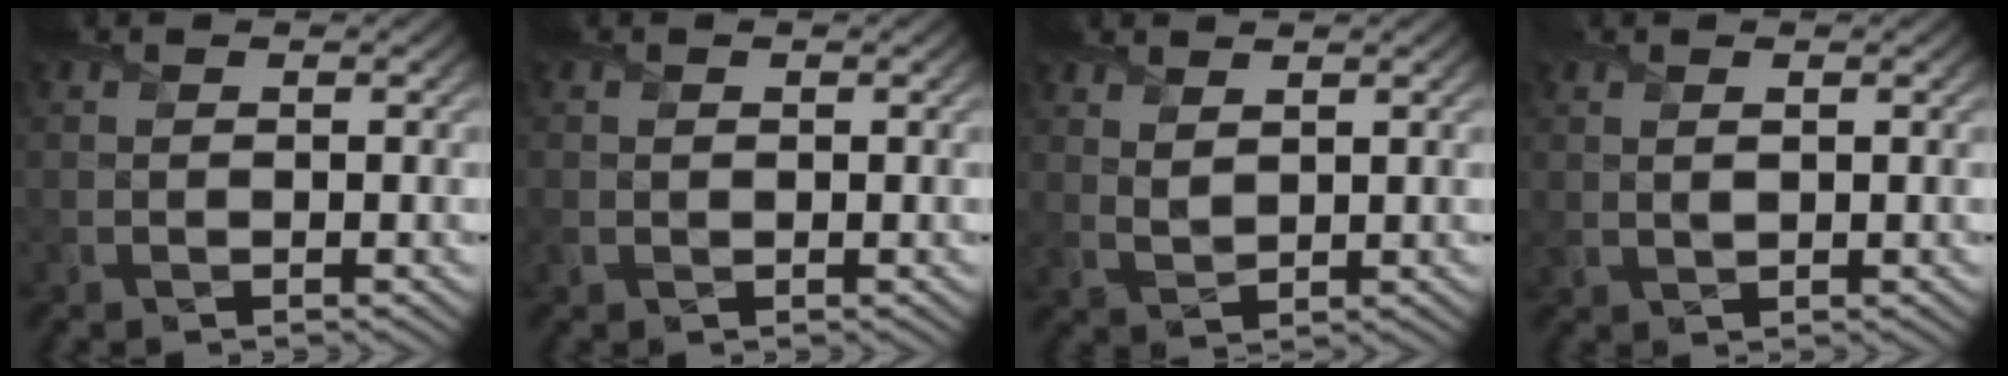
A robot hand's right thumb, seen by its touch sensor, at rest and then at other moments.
{"total": 1.1, "force": [0.1, 0.9, 0.6], "torque": [-0.019, -0.004, 0.004]}
{"total": 2.5, "force": [1.8, 1.1, 1.4], "torque": [-0.038, -0.003, 0.043]}
{"total": 1.5, "force": [0.6, 0.6, 1.2], "torque": [-0.028, -0.002, 0.015]}